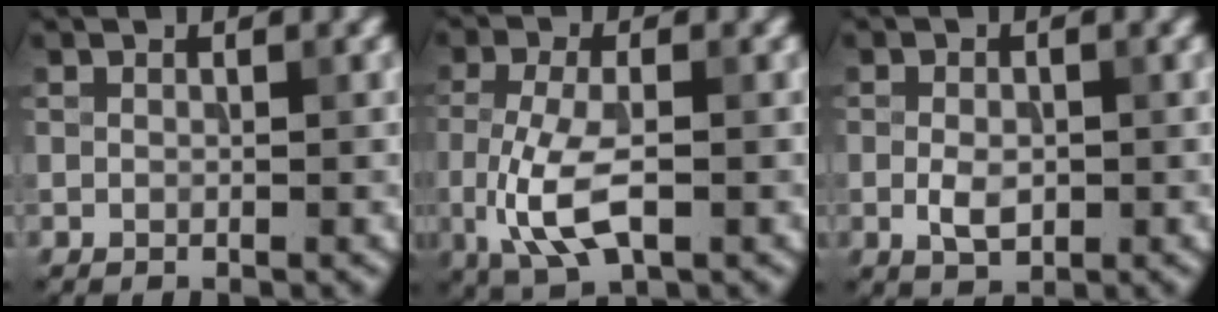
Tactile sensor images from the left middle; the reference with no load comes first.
{"total": 5.5, "force": [-1.3, 2.1, 4.9], "torque": [-0.114, -0.005, -0.023]}
{"total": 2.1, "force": [-0.6, 1.1, 1.6], "torque": [-0.035, 0.001, -0.009]}